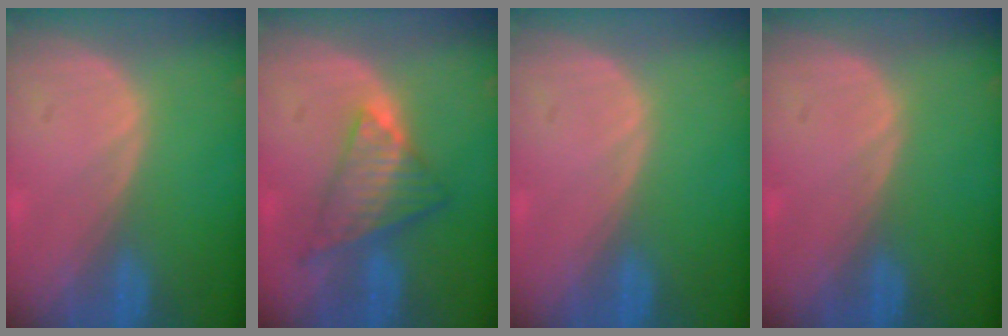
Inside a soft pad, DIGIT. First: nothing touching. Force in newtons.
{"total": 7.2, "press": 6.7, "slide": 2.7}
{"total": 0.0}
{"total": 0.0}